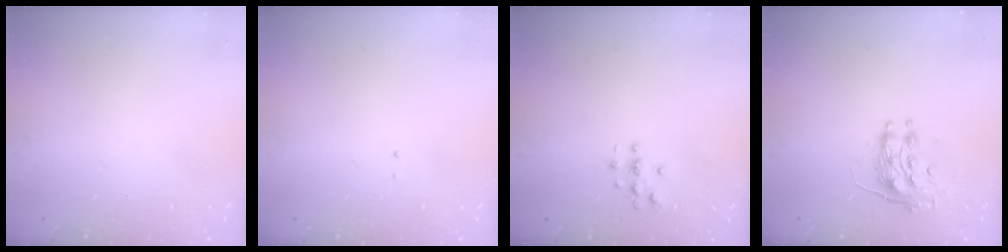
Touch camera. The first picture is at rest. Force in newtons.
{"total": 0.7, "press": 0.7, "slide": 0.1}
{"total": 2.9, "press": 2.9, "slide": 0.3}
{"total": 8.8, "press": 8.8, "slide": 0.0}